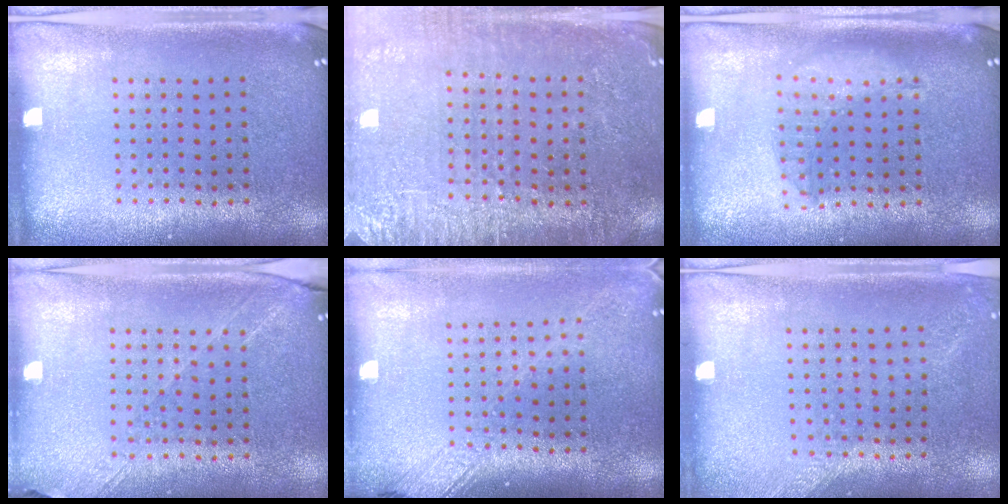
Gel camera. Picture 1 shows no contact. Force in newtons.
{"total": 2.9, "press": 2.8, "slide": 0.9}
{"total": 1.4, "press": 1.3, "slide": 0.4}
{"total": 1.3, "press": 1.2, "slide": 0.6}
{"total": 2.0, "press": 1.5, "slide": 1.3}
{"total": 1.4, "press": 1.0, "slide": 0.9}